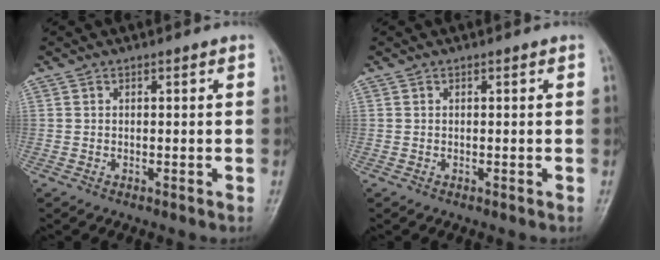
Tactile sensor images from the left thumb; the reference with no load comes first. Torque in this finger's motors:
{"motor_torque": [0.00, 0.00, 0.00, 0.00, 0.00]}